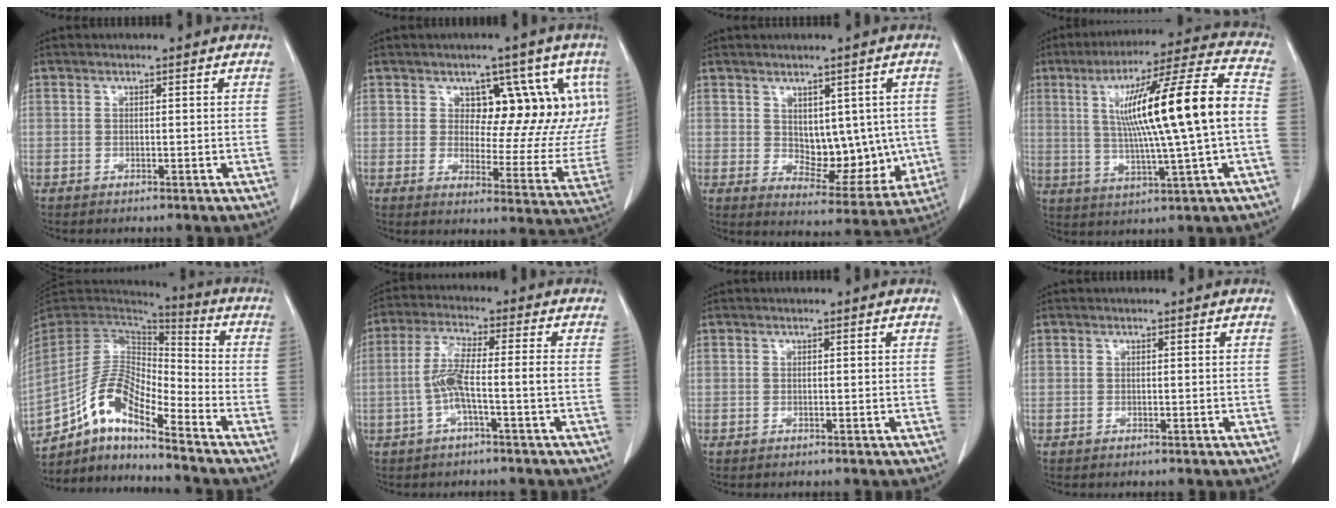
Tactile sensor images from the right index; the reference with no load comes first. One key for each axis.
{"total": 13.5, "fx": 5.5, "fy": 7.5, "fz": 9.7, "tx": -0.094, "ty": 0.012, "tz": 0.078}
{"total": 9.5, "fx": 0.8, "fy": 5.8, "fz": 7.5, "tx": -0.082, "ty": 0.002, "tz": 0.034}
{"total": 18.6, "fx": 1.1, "fy": 0.1, "fz": 18.6, "tx": -0.303, "ty": 0.019, "tz": 0.015}
{"total": 12.5, "fx": -8.3, "fy": 3.2, "fz": 8.8, "tx": -0.175, "ty": 0.028, "tz": -0.153}
{"total": 6.3, "fx": -1.4, "fy": 0.1, "fz": 6.2, "tx": -0.129, "ty": 0.014, "tz": -0.027}
{"total": 0.0}
{"total": 0.0}